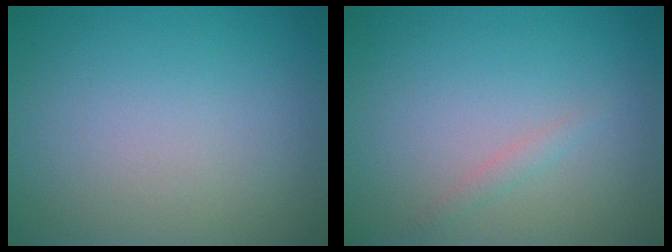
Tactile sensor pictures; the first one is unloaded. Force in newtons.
{"total": 0.8, "press": 0.8, "slide": 0.0}